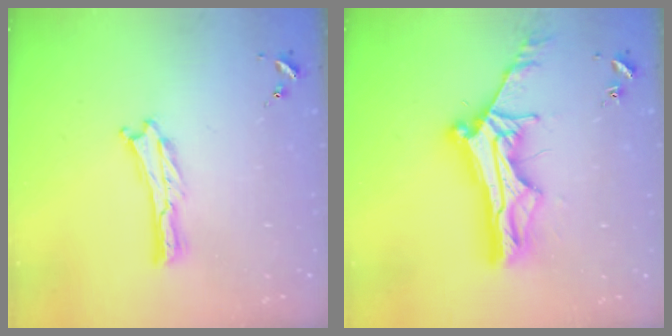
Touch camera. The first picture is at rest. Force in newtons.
{"total": 12.6, "press": 12.6, "slide": 1.0}